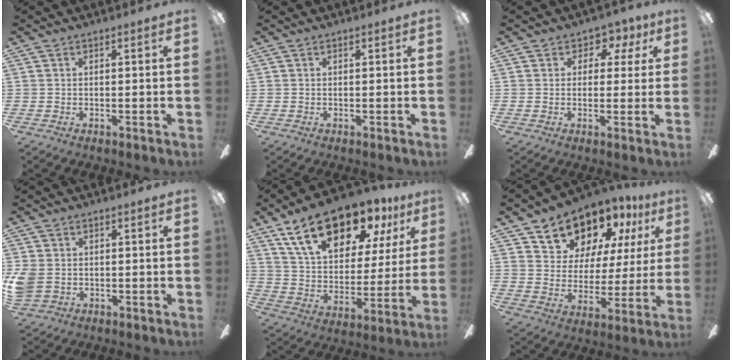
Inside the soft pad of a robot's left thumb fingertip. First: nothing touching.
{"total": 0.0}
{"total": 4.1, "force": [1.6, 3.4, 1.5], "torque": [-0.009, -0.004, 0.024]}
{"total": 5.3, "force": [-0.5, 4.3, 3.1], "torque": [-0.072, 0.008, -0.006]}
{"total": 21.7, "force": [14.5, 10.6, 12.2], "torque": [-0.204, -0.073, 0.253]}
{"total": 14.1, "force": [11.8, 7.2, 2.9], "torque": [-0.069, -0.095, 0.220]}